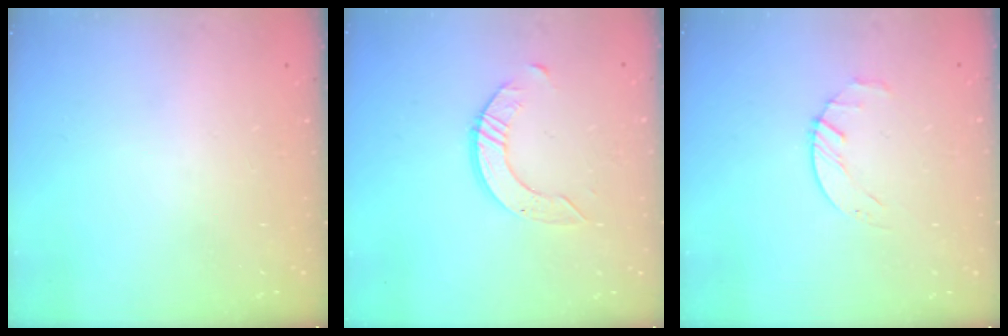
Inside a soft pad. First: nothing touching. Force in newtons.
{"total": 5.3, "press": 5.3, "slide": 0.5}
{"total": 2.7, "press": 2.6, "slide": 0.3}